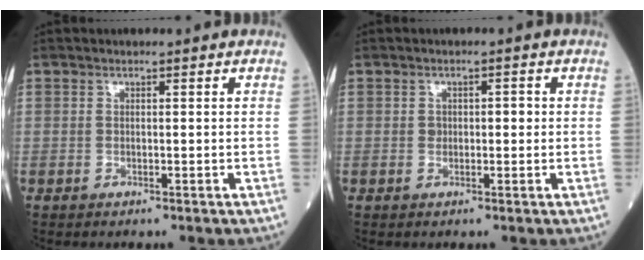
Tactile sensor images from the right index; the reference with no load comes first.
{"total": 2.1, "force": [0.1, 1.4, 1.6], "torque": [-0.025, 0.011, 0.004]}